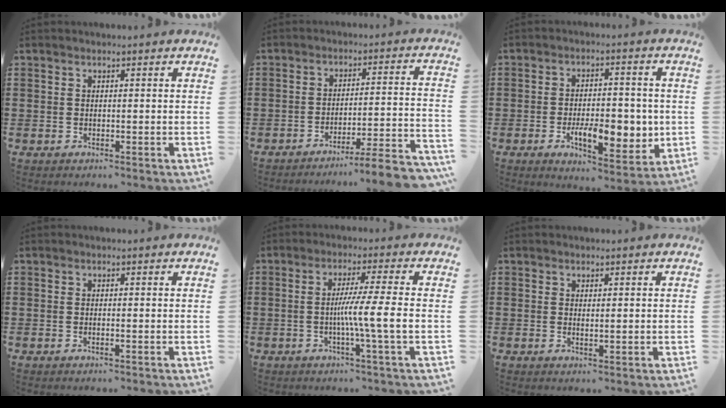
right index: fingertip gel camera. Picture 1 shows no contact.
{"total": 5.8, "force": [-5.0, -0.5, 2.8], "torque": [-0.041, -0.014, -0.099]}
{"total": 9.1, "force": [-2.0, 4.5, 7.7], "torque": [-0.116, -0.005, -0.033]}
{"total": 0.0}
{"total": 8.2, "force": [-1.3, -1.1, 8.1], "torque": [-0.140, -0.013, -0.027]}
{"total": 0.6, "force": [0.4, 0.1, 0.4], "torque": [-0.009, 0.001, 0.007]}